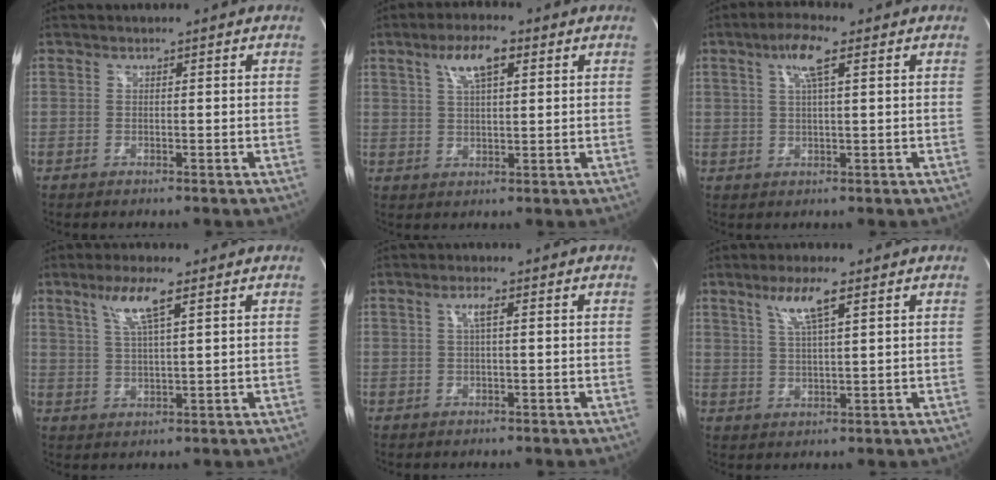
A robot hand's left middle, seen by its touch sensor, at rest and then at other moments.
{"total": 6.3, "force": [3.1, 1.5, 5.3], "torque": [-0.107, 0.009, 0.057]}
{"total": 5.3, "force": [2.3, 0.5, 4.7], "torque": [-0.098, 0.005, 0.042]}
{"total": 6.4, "force": [3.5, 0.3, 5.3], "torque": [-0.113, 0.000, 0.069]}
{"total": 1.9, "force": [0.6, 0.2, 1.8], "torque": [-0.041, 0.000, 0.011]}
{"total": 5.9, "force": [3.3, 0.2, 4.9], "torque": [-0.102, -0.001, 0.063]}